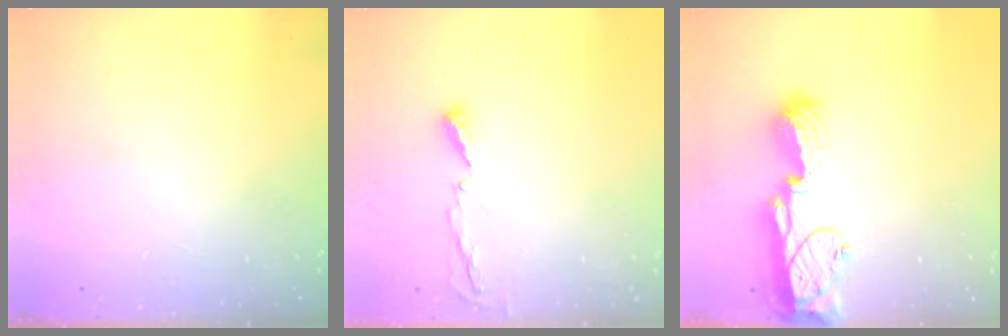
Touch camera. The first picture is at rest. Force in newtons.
{"total": 3.6, "press": 3.6, "slide": 0.4}
{"total": 15.4, "press": 14.2, "slide": 6.0}